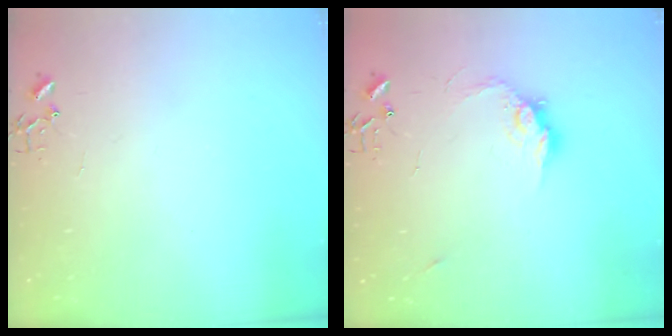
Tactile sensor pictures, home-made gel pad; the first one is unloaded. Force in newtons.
{"total": 9.8, "press": 9.8, "slide": 0.6}